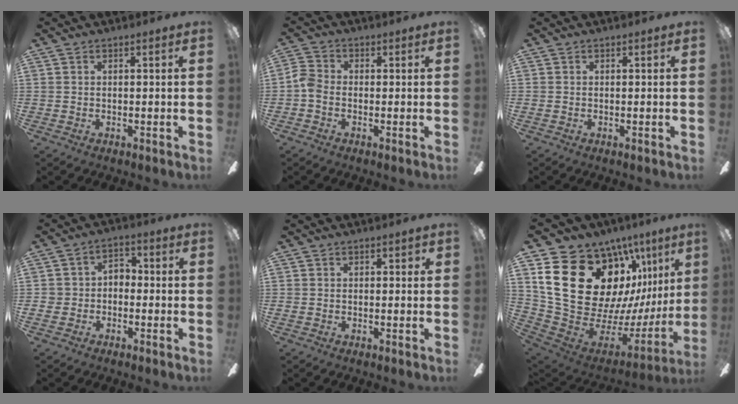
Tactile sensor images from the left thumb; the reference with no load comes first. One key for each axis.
{"total": 4.0, "fx": -1.3, "fy": 2.8, "fz": 2.6, "tx": -0.056, "ty": 0.008, "tz": -0.023}
{"total": 0.0}
{"total": 4.6, "fx": -2.3, "fy": 3.7, "fz": 1.4, "tx": -0.033, "ty": 0.019, "tz": -0.046}
{"total": 1.1, "fx": -0.4, "fy": 0.9, "fz": 0.5, "tx": -0.002, "ty": 0.004, "tz": -0.010}
{"total": 27.5, "fx": 11.8, "fy": 17.7, "fz": 17.5, "tx": -0.330, "ty": -0.080, "tz": 0.260}